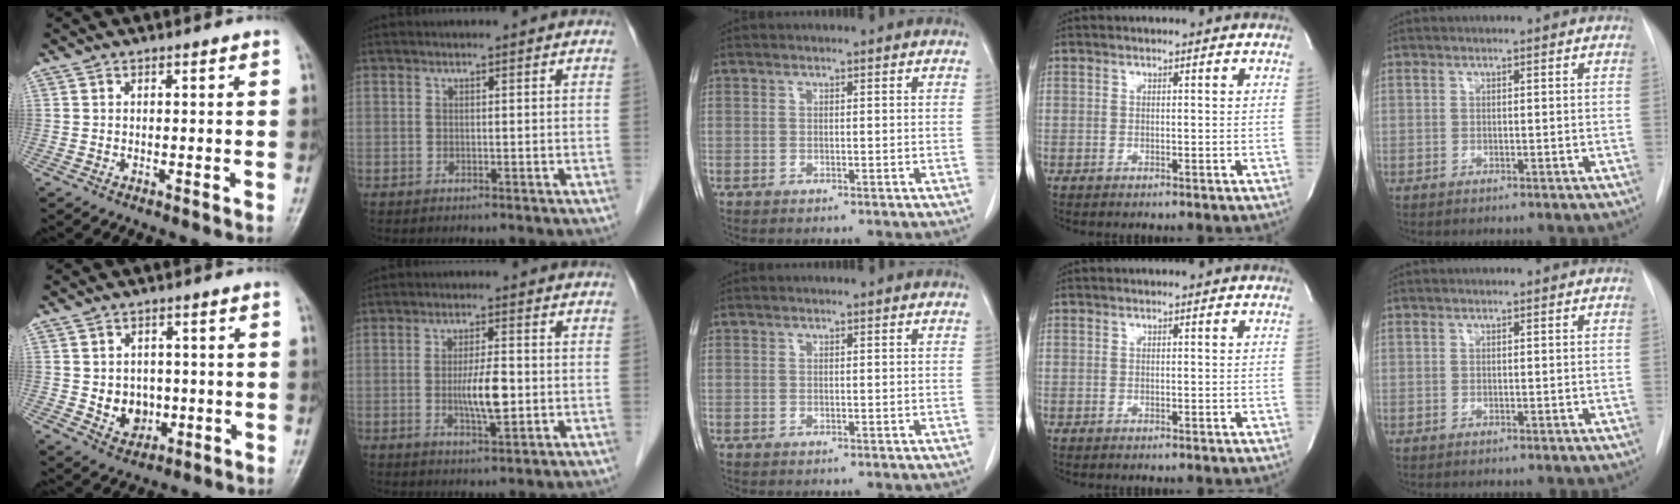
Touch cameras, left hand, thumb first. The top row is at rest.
{"thumb": {"total": 6.1, "force": [-0.4, 5.2, 3.3], "torque": [-0.019, 0.001, 0.005]}, "index": {"total": 5.2, "force": [-0.6, 0.9, 5.0], "torque": [-0.097, -0.006, -0.008]}}